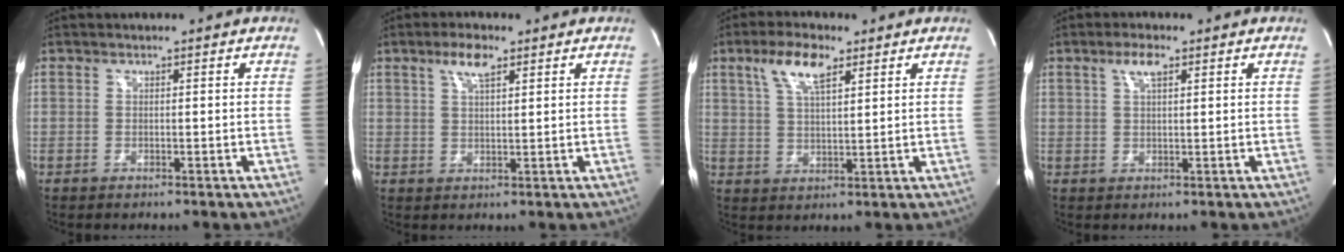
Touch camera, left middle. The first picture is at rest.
{"total": 4.1, "force": [2.4, 1.0, 3.2], "torque": [-0.066, 0.006, 0.046]}
{"total": 7.1, "force": [3.9, 2.0, 5.5], "torque": [-0.114, 0.010, 0.076]}
{"total": 3.1, "force": [1.6, 0.8, 2.6], "torque": [-0.052, 0.006, 0.032]}